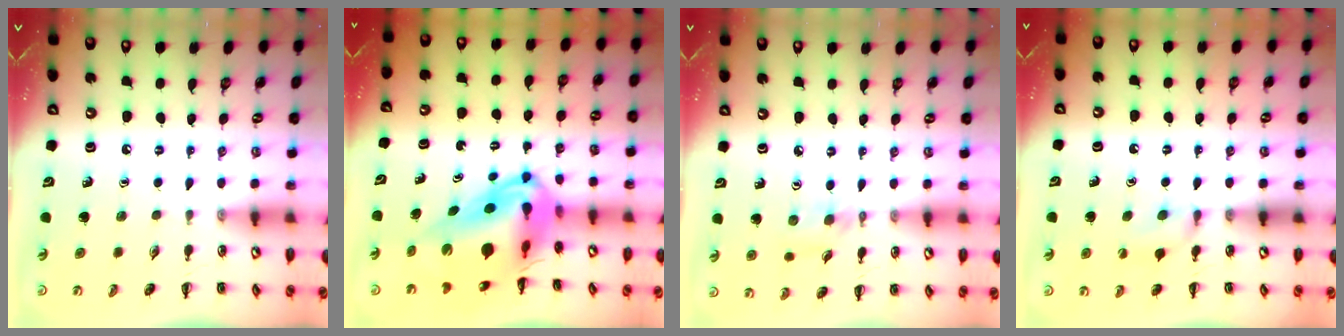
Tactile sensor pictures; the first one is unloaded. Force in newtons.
{"total": 14.3, "press": 13.6, "slide": 4.6}
{"total": 3.7, "press": 3.5, "slide": 1.3}
{"total": 7.1, "press": 6.8, "slide": 2.0}